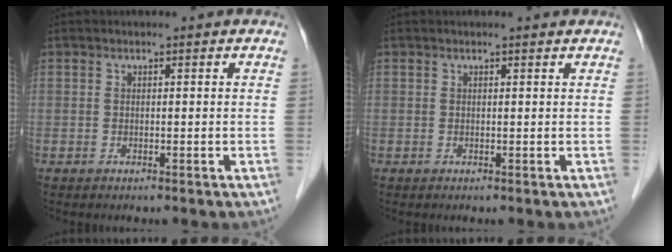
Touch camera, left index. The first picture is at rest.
{"total": 1.3, "force": [1.2, -0.1, 0.3], "torque": [-0.012, 0.003, 0.015]}